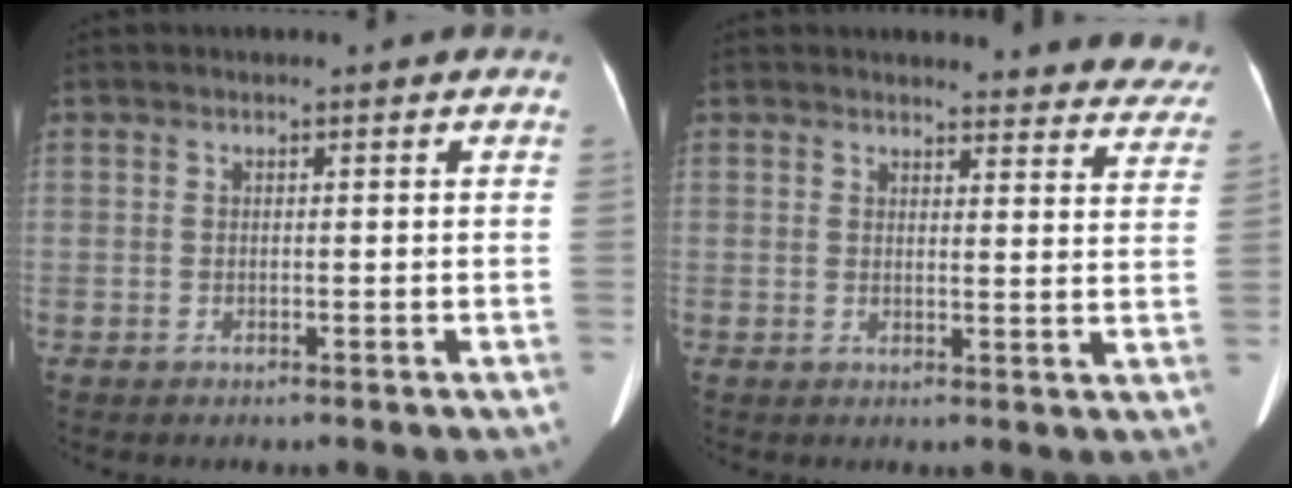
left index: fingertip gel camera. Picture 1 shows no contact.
{"total": 11.8, "force": [11.5, 2.3, 1.3], "torque": [0.029, -0.057, 0.092]}